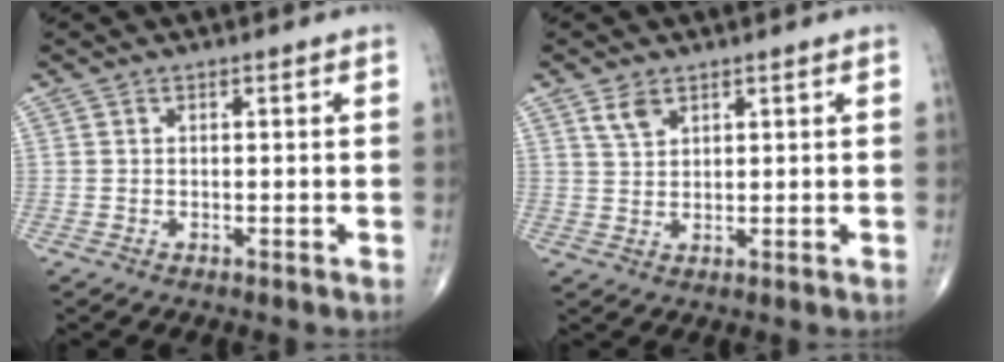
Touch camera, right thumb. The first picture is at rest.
{"total": 3.3, "force": [2.1, 1.9, 1.8], "torque": [-0.029, -0.009, 0.045]}